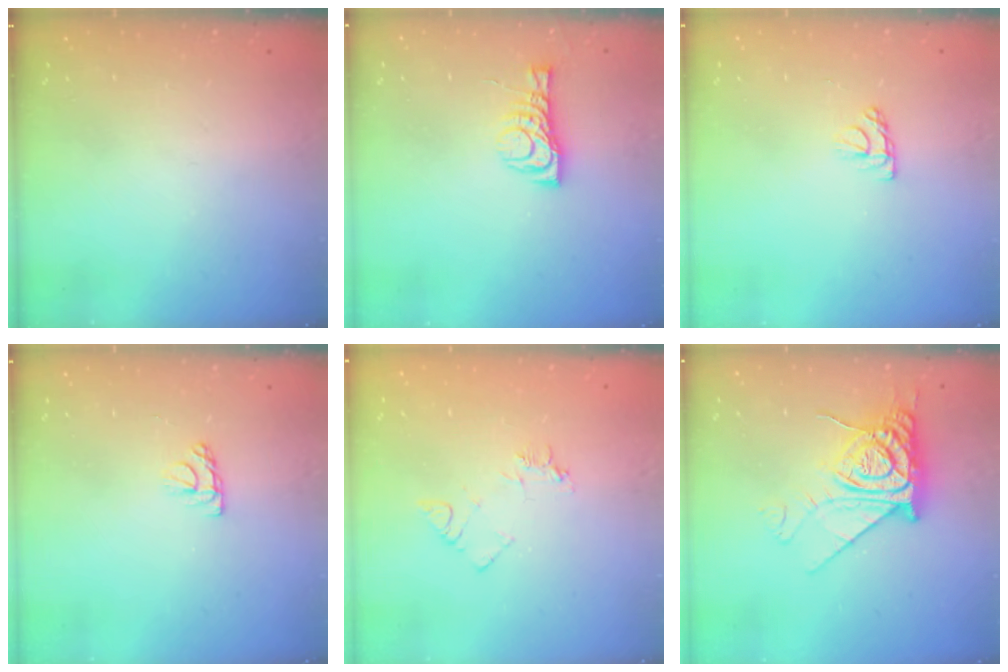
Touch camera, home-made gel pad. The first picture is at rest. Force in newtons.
{"total": 7.0, "press": 6.9, "slide": 0.5}
{"total": 4.9, "press": 4.9, "slide": 0.3}
{"total": 4.9, "press": 4.9, "slide": 0.3}
{"total": 5.6, "press": 5.5, "slide": 0.6}
{"total": 14.4, "press": 14.4, "slide": 1.3}